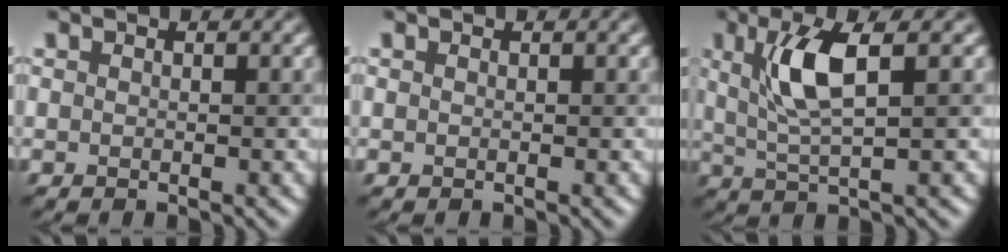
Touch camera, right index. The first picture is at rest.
{"total": 0.0}
{"total": 5.2, "force": [1.5, 1.2, 4.9], "torque": [-0.097, 0.005, 0.032]}